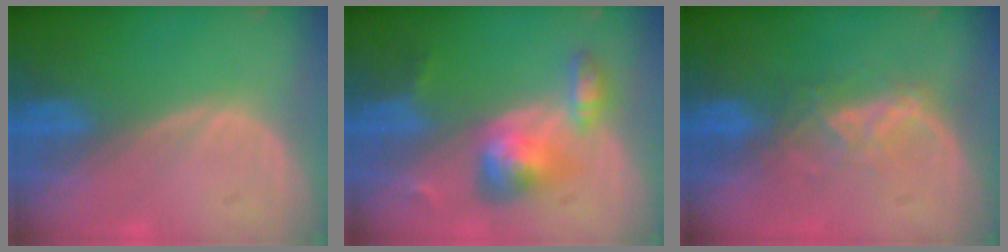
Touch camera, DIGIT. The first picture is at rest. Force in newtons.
{"total": 6.2, "press": 5.6, "slide": 2.7}
{"total": 4.1, "press": 4.1, "slide": 0.6}